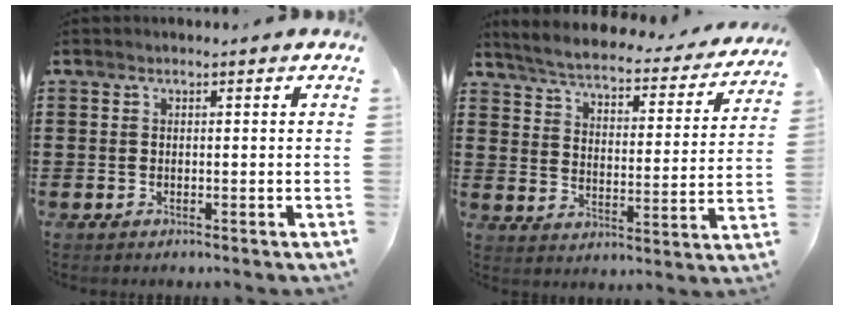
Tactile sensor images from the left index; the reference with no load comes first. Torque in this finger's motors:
{"motor_torque": [1.07, -1.07, -0.01, -0.14]}